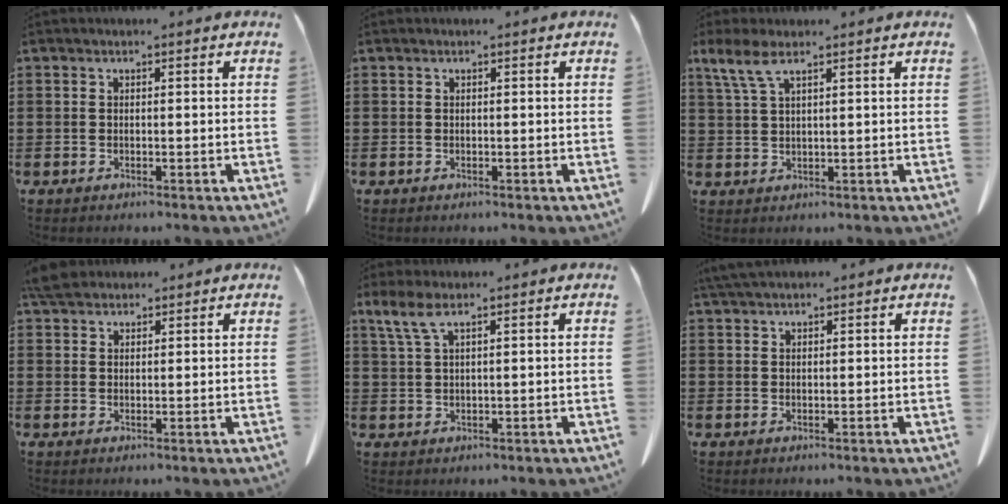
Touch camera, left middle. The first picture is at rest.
{"total": 0.0}
{"total": 4.4, "force": [2.6, 1.0, 3.4], "torque": [-0.082, -0.001, 0.046]}
{"total": 3.8, "force": [3.4, 1.3, 1.3], "torque": [-0.035, 0.002, 0.066]}
{"total": 3.9, "force": [2.3, 0.9, 3.1], "torque": [-0.074, -0.001, 0.040]}
{"total": 2.3, "force": [2.0, 0.4, 1.1], "torque": [-0.026, 0.003, 0.039]}